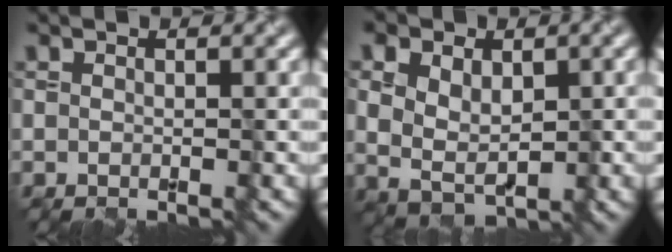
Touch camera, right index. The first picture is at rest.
{"total": 3.8, "force": [0.7, 2.6, 2.7], "torque": [-0.050, -0.005, 0.026]}